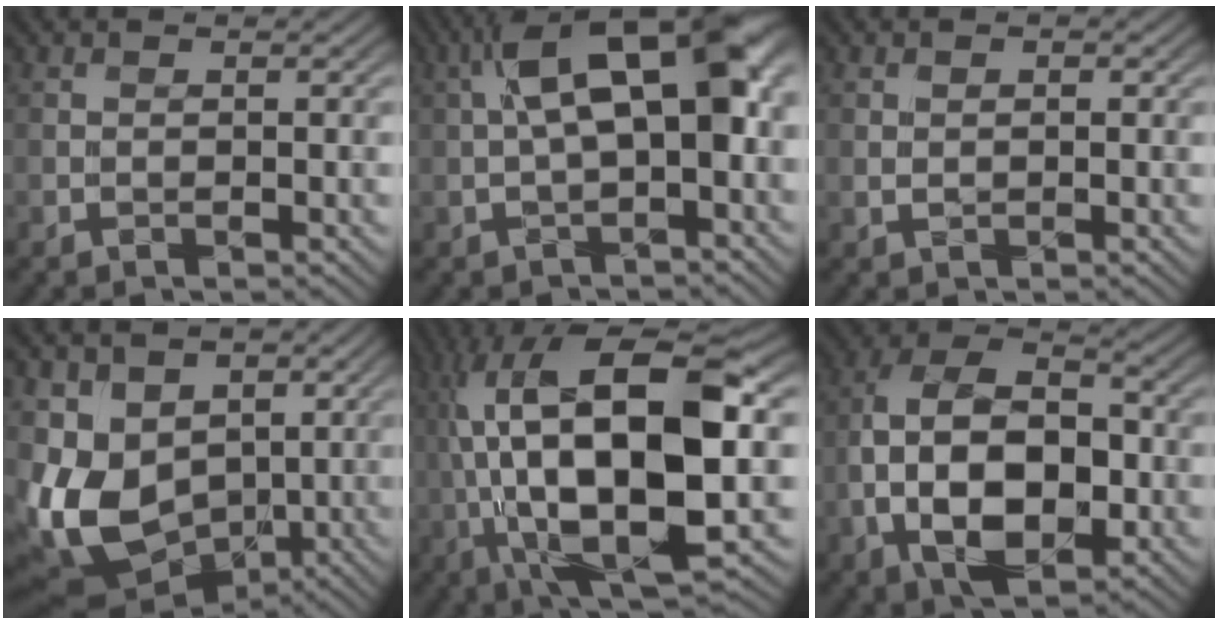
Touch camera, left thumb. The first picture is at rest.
{"total": 11.9, "force": [1.4, 5.5, 10.4], "torque": [-0.165, 0.020, 0.020]}
{"total": 0.7, "force": [0.4, 0.5, 0.3], "torque": [-0.006, 0.001, 0.007]}
{"total": 11.4, "force": [-0.5, 9.1, 6.7], "torque": [-0.182, -0.022, 0.007]}
{"total": 17.6, "force": [1.5, 6.6, 16.3], "torque": [-0.323, 0.024, 0.026]}
{"total": 11.7, "force": [-2.5, 6.9, 9.1], "torque": [-0.194, -0.001, -0.054]}